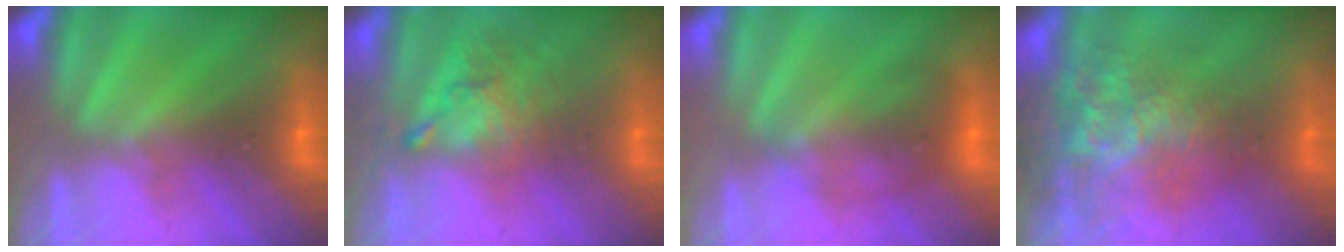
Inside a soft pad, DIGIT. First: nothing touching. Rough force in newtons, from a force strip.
{"total": 3.8}
{"total": 1.7}
{"total": 11.8}